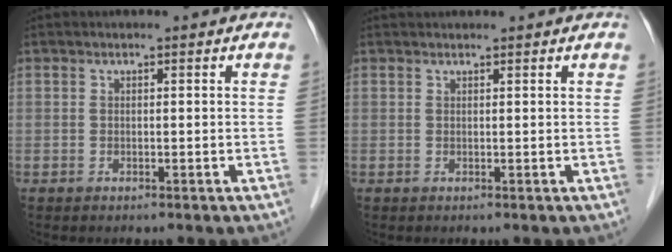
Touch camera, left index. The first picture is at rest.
{"total": 2.3, "force": [2.2, 0.3, 0.5], "torque": [-0.010, 0.030, 0.032]}